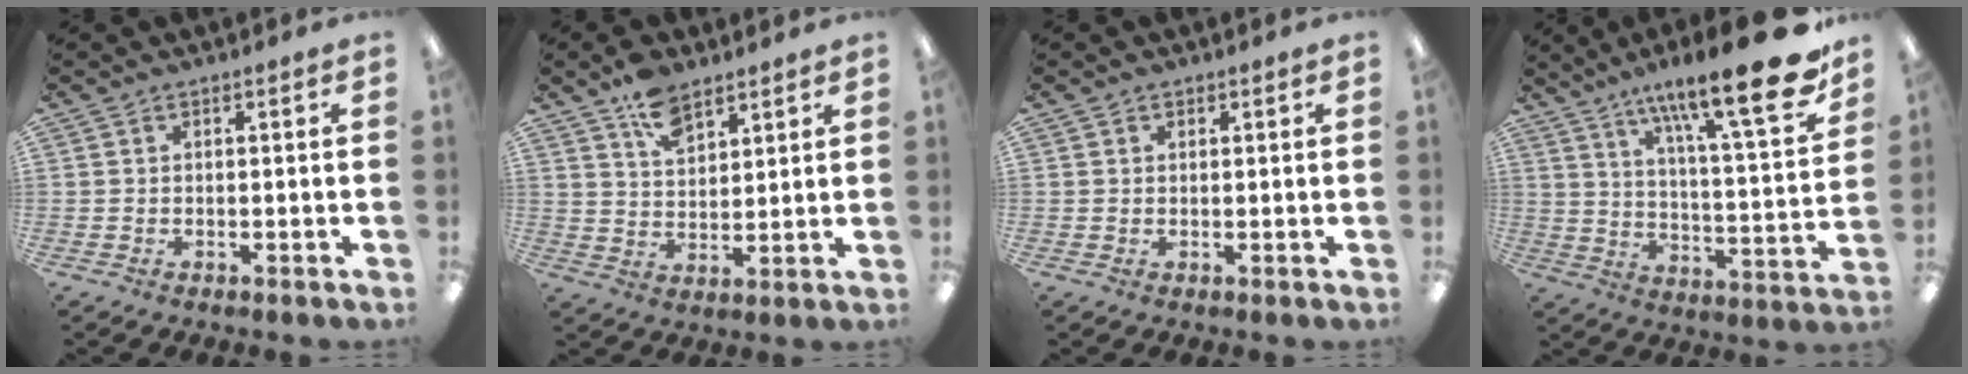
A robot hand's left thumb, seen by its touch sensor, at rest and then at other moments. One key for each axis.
{"total": 8.5, "fx": 6.1, "fy": 4.6, "fz": 3.8, "tx": -0.062, "ty": -0.028, "tz": 0.110}
{"total": 1.0, "fx": 0.8, "fy": 0.7, "fz": 0.1, "tx": -0.001, "ty": 0.002, "tz": 0.014}
{"total": 23.2, "fx": 15.5, "fy": 4.6, "fz": 16.6, "tx": -0.242, "ty": -0.104, "tz": 0.239}